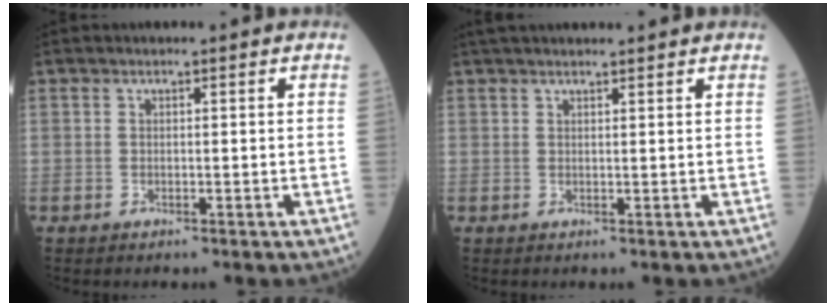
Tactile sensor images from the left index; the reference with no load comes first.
{"total": 7.5, "force": [6.7, 0.6, 3.3], "torque": [-0.047, 0.038, 0.096]}